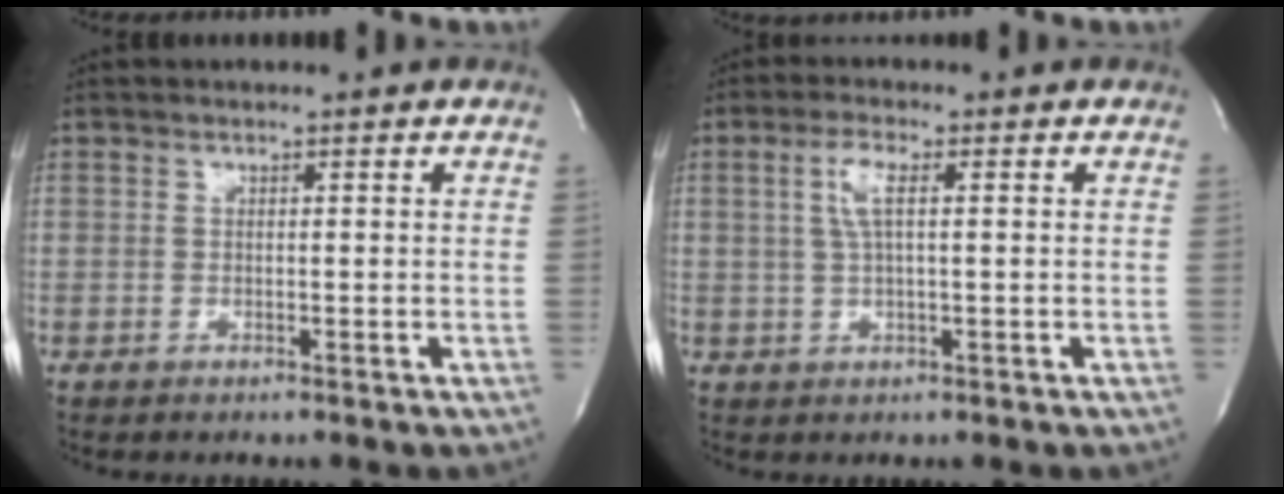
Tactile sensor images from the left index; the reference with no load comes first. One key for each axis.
{"total": 4.0, "fx": 0.9, "fy": 0.9, "fz": 3.8, "tx": -0.080, "ty": 0.006, "tz": 0.018}